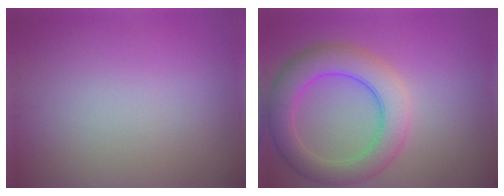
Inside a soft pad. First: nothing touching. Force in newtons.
{"total": 6.6, "press": 6.6, "slide": 0.0}